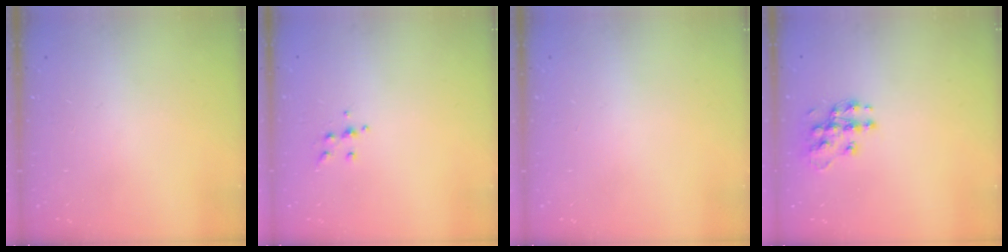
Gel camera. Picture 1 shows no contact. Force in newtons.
{"total": 5.0, "press": 4.8, "slide": 1.0}
{"total": 0.0}
{"total": 11.3, "press": 11.3, "slide": 0.7}